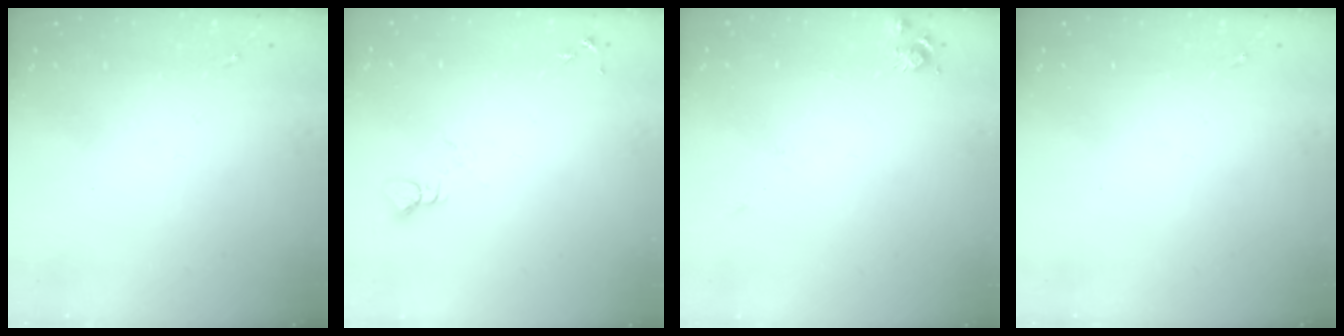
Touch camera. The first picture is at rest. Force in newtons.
{"total": 3.1, "press": 3.1, "slide": 0.1}
{"total": 6.5, "press": 6.5, "slide": 0.8}
{"total": 0.0}